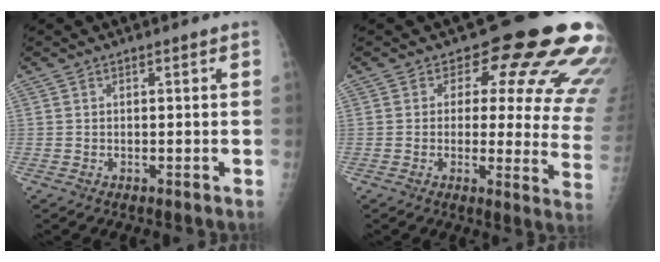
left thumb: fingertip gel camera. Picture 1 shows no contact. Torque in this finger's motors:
{"motor_torque": [2.00, 2.45, 1.38, -1.39, 0.24]}